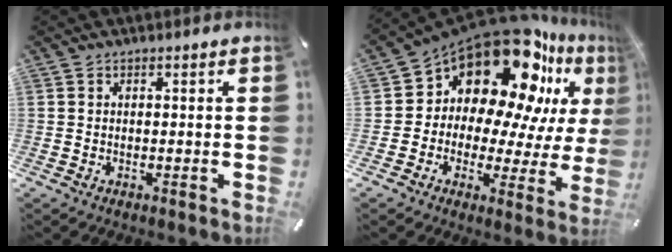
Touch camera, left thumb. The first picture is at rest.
{"total": 20.2, "force": [13.6, 10.7, 10.4], "torque": [-0.183, -0.133, 0.228]}